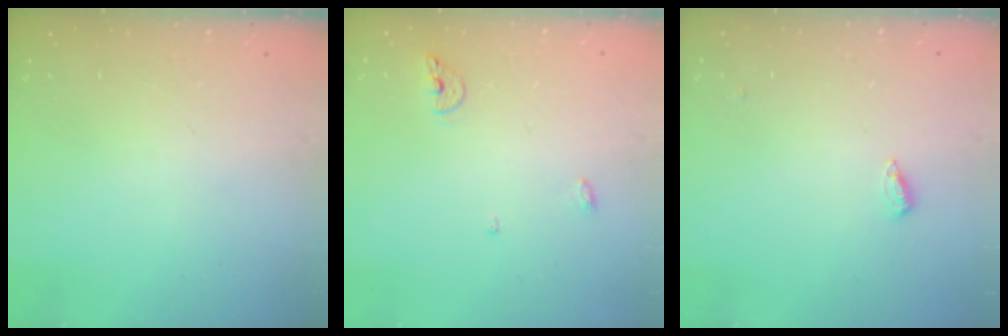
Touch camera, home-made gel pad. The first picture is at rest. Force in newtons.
{"total": 5.6, "press": 5.5, "slide": 1.0}
{"total": 2.2, "press": 2.2, "slide": 0.5}